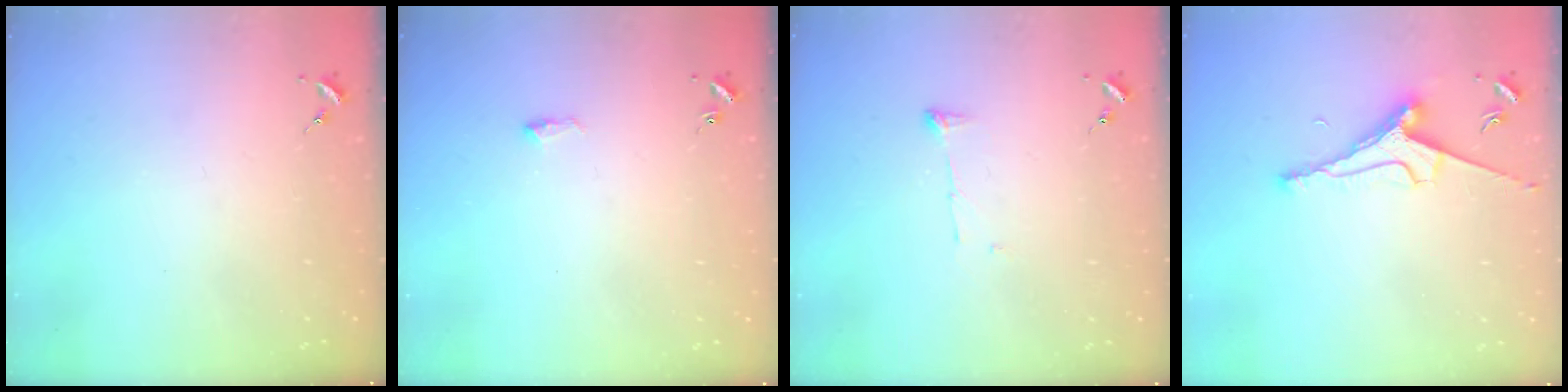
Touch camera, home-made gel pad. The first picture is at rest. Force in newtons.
{"total": 5.3, "press": 5.3, "slide": 0.7}
{"total": 5.0, "press": 5.0, "slide": 0.4}
{"total": 8.4, "press": 8.3, "slide": 1.1}